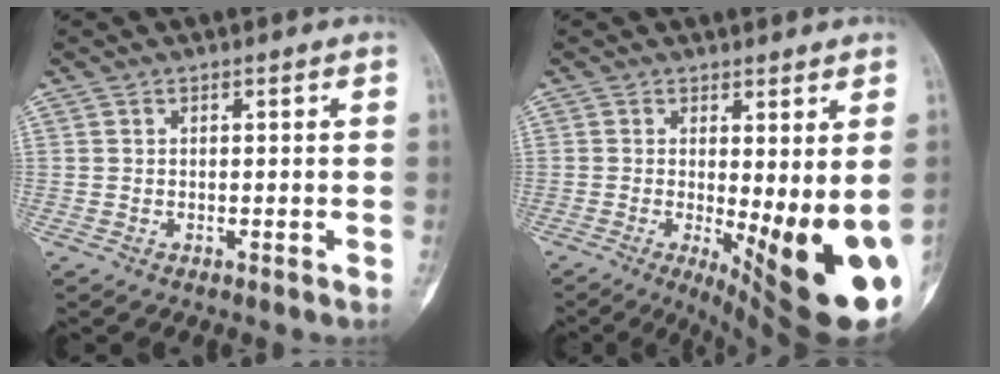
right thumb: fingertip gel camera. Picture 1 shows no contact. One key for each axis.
{"total": 17.4, "fx": -3.5, "fy": 4.8, "fz": 16.4, "tx": -0.170, "ty": -0.027, "tz": -0.026}